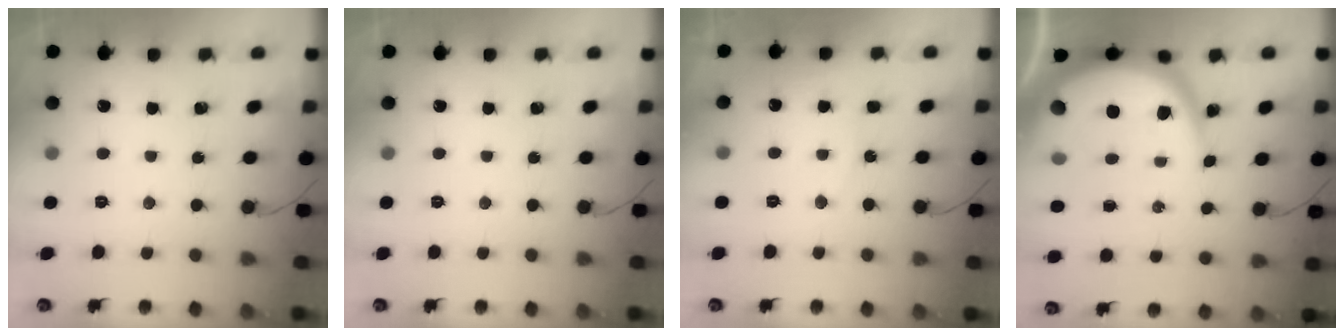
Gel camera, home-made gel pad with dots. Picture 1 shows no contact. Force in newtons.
{"total": 0.0}
{"total": 5.1, "press": 4.7, "slide": 2.1}
{"total": 15.1, "press": 15.0, "slide": 1.6}